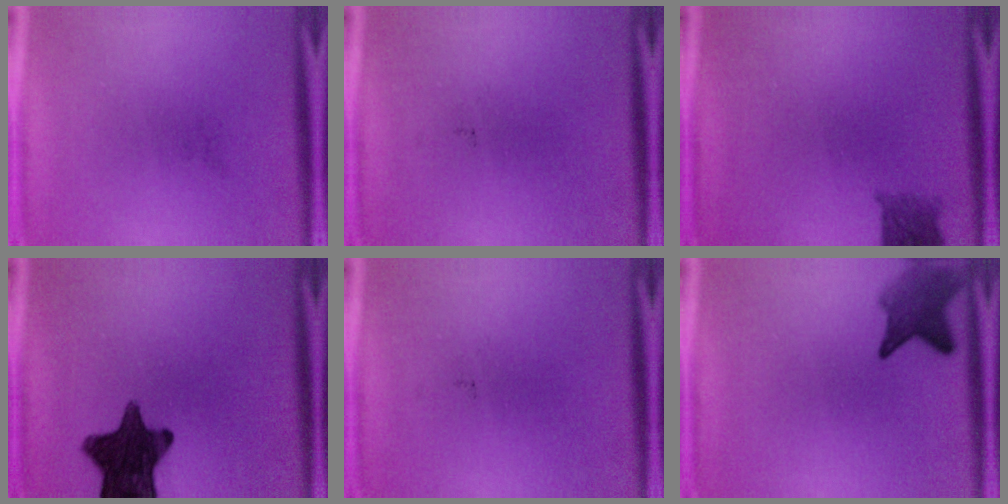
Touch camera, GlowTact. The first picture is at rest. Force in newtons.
{"total": 0.0}
{"total": 2.8}
{"total": 13.8}
{"total": 0.0}
{"total": 4.7}